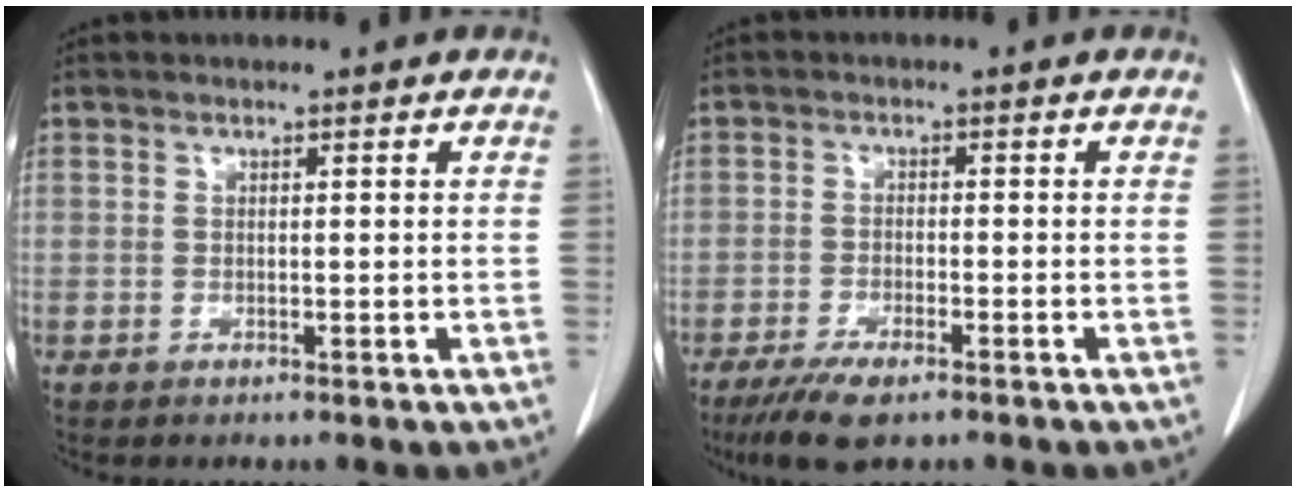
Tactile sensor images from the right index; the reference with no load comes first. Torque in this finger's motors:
{"motor_torque": [0.38, -0.36, 0.16, 0.06]}